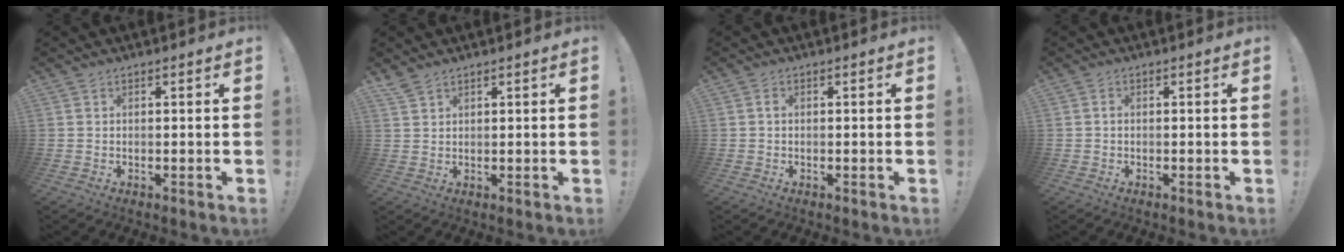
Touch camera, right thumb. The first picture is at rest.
{"total": 2.6, "force": [2.2, 0.6, 1.2], "torque": [-0.020, -0.015, 0.041]}
{"total": 1.1, "force": [-0.2, 0.9, 0.6], "torque": [-0.017, 0.007, -0.003]}
{"total": 0.7, "force": [-0.3, 0.5, 0.4], "torque": [-0.014, 0.005, -0.005]}